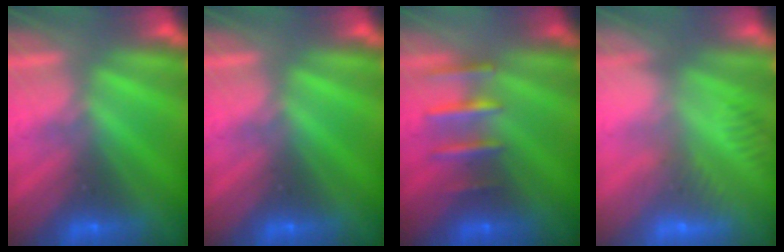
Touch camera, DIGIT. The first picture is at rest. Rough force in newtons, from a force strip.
{"total": 0.0}
{"total": 2.5}
{"total": 8.4}